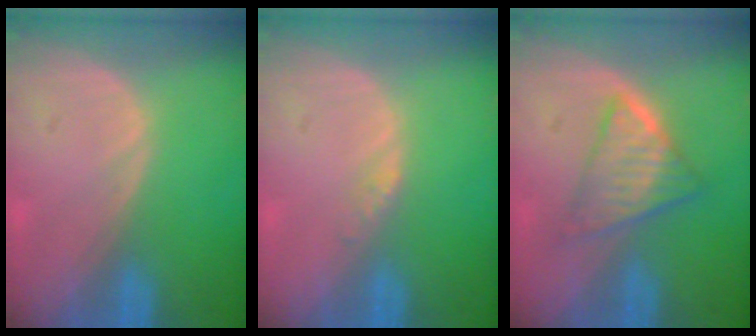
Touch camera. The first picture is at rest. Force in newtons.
{"total": 1.1, "press": 1.1, "slide": 0.1}
{"total": 5.7, "press": 5.5, "slide": 1.6}